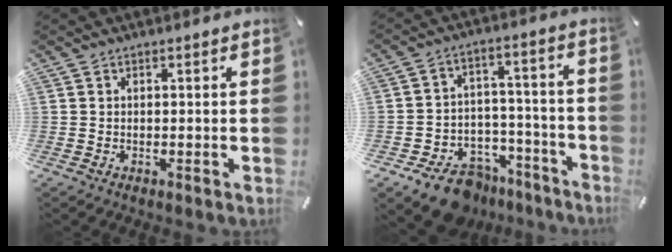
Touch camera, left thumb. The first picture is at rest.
{"total": 11.5, "force": [-8.5, 6.7, 3.7], "torque": [-0.046, 0.068, -0.144]}